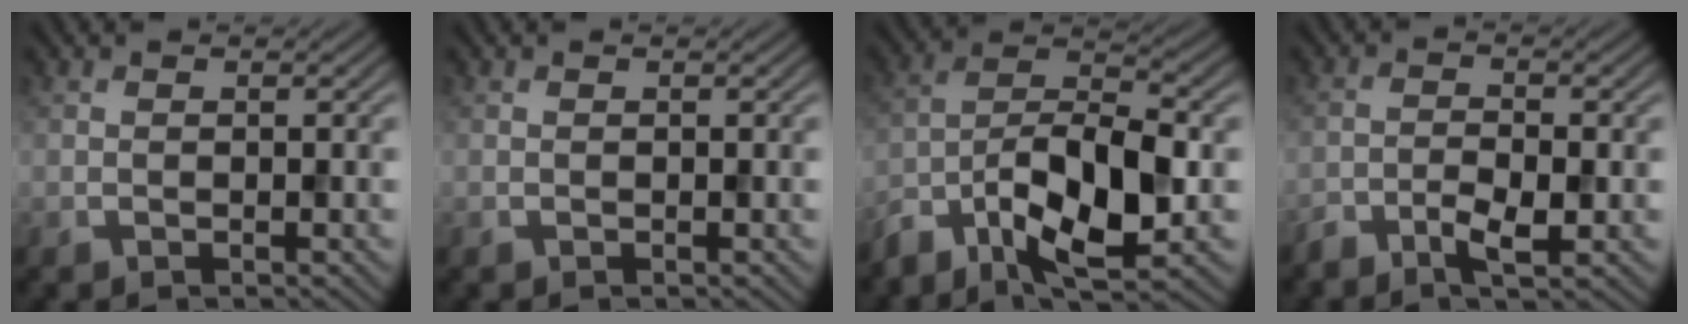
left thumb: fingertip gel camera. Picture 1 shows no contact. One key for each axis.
{"total": 0.0}
{"total": 11.0, "fx": -5.7, "fy": 4.3, "fz": 8.3, "tx": -0.153, "ty": -0.008, "tz": -0.117}
{"total": 3.4, "fx": -2.0, "fy": 1.1, "fz": 2.5, "tx": -0.053, "ty": -0.002, "tz": -0.040}